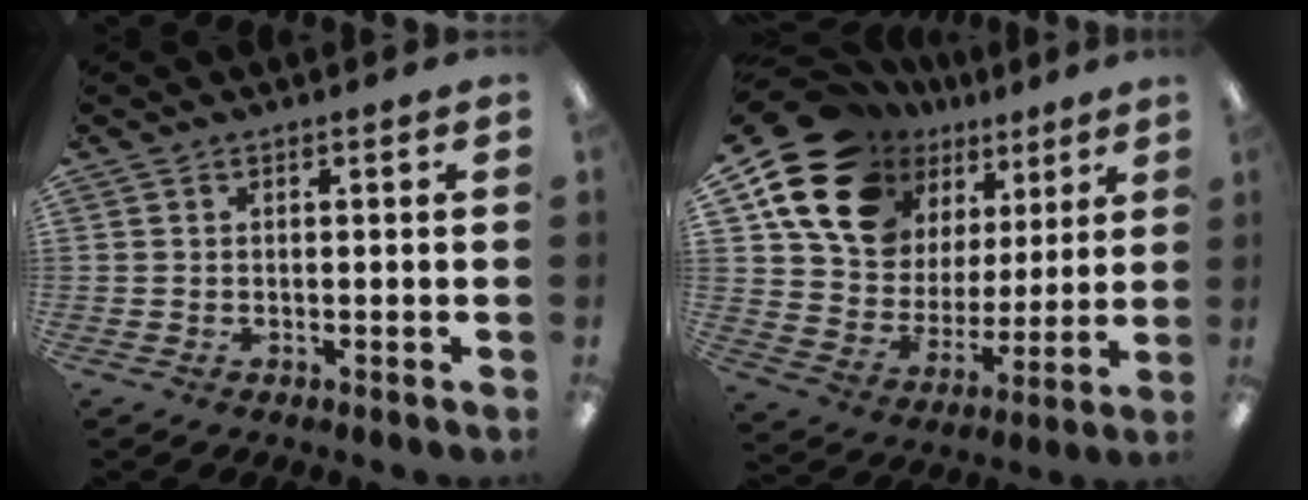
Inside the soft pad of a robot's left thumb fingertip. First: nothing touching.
{"total": 20.6, "force": [13.0, 14.0, 7.8], "torque": [-0.148, -0.075, 0.256]}